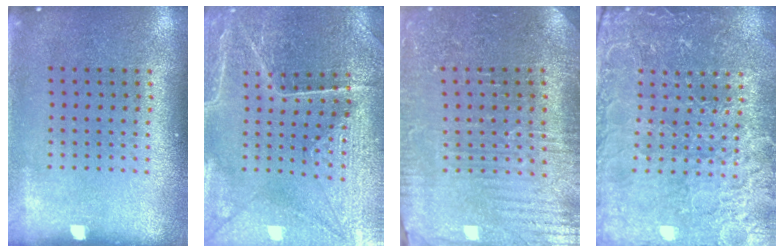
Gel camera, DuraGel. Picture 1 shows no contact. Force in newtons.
{"total": 3.4, "press": 3.4, "slide": 0.3}
{"total": 3.4, "press": 3.4, "slide": 0.5}
{"total": 4.1, "press": 4.0, "slide": 1.0}